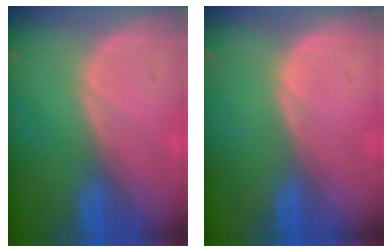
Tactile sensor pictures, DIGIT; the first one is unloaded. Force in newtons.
{"total": 0.0}